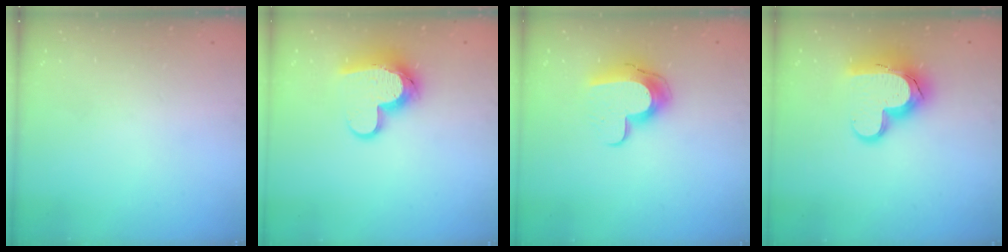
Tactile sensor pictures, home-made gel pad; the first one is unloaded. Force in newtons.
{"total": 13.2, "press": 13.2, "slide": 0.9}
{"total": 12.1, "press": 12.0, "slide": 0.9}
{"total": 15.6, "press": 15.5, "slide": 1.3}